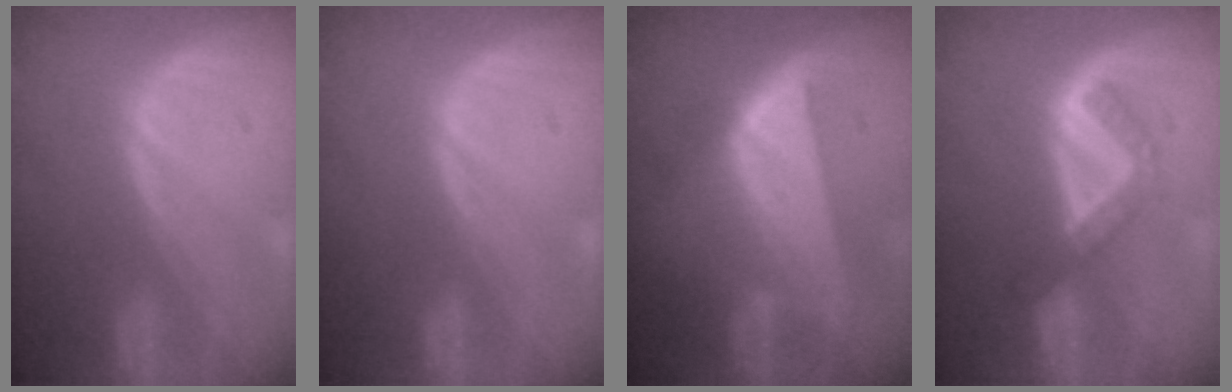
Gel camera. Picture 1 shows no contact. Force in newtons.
{"total": 0.0}
{"total": 8.2, "press": 7.3, "slide": 3.9}
{"total": 5.4, "press": 4.7, "slide": 2.7}